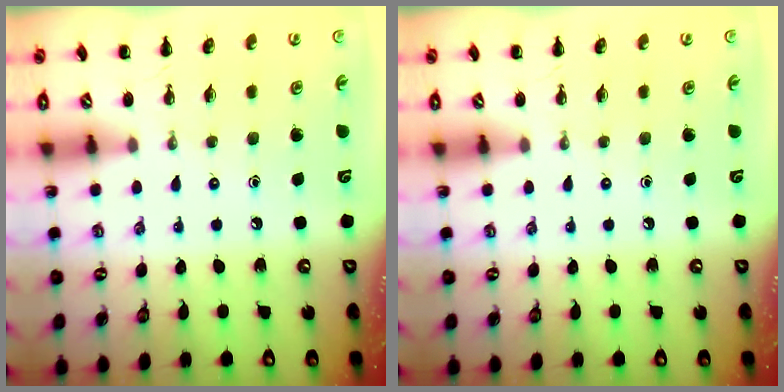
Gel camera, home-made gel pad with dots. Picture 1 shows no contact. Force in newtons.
{"total": 0.0}